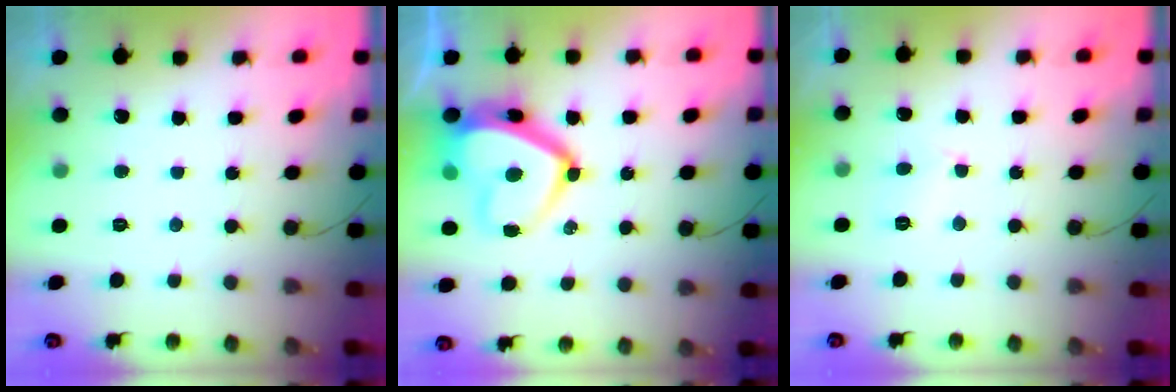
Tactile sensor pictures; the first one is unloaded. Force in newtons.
{"total": 14.4, "press": 14.3, "slide": 1.4}
{"total": 4.3, "press": 4.3, "slide": 0.5}